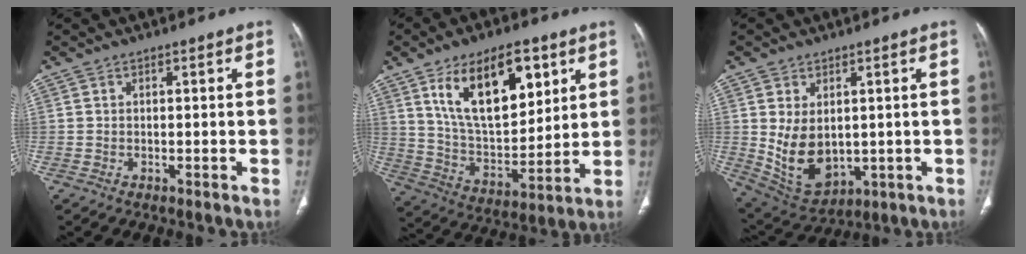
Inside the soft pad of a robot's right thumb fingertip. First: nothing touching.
{"total": 19.6, "force": [9.3, 9.7, 14.3], "torque": [-0.190, -0.042, 0.175]}
{"total": 10.6, "force": [0.4, 7.2, 7.8], "torque": [-0.121, -0.010, 0.038]}